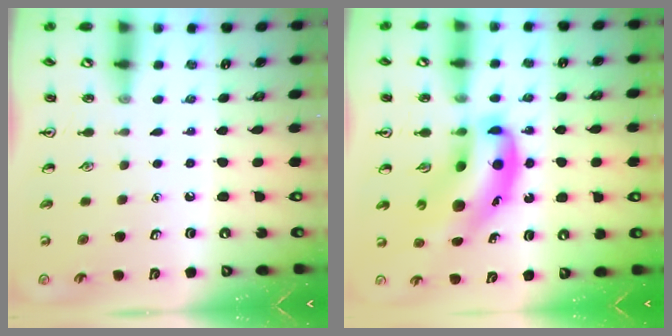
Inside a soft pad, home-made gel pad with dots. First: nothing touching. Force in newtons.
{"total": 14.3, "press": 13.8, "slide": 3.8}